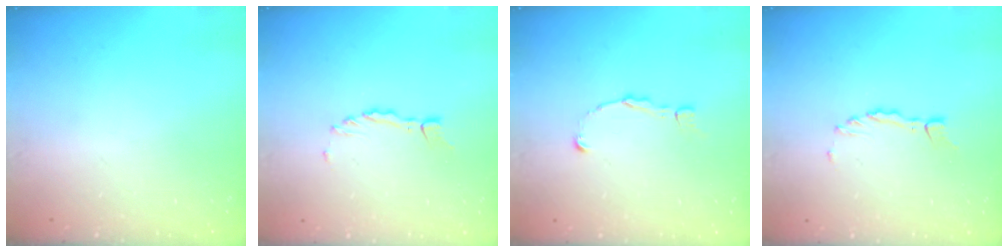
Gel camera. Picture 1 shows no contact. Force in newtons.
{"total": 2.3, "press": 2.2, "slide": 0.4}
{"total": 1.2, "press": 1.2, "slide": 0.1}
{"total": 2.3, "press": 2.2, "slide": 0.4}